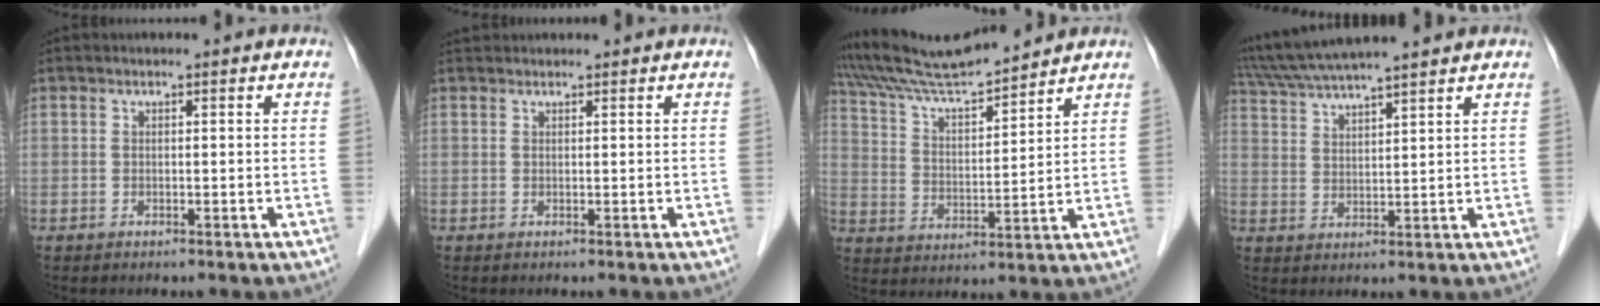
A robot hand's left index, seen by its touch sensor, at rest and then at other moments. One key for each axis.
{"total": 1.3, "fx": 1.2, "fy": 0.3, "fz": 0.1, "tx": -0.009, "ty": 0.021, "tz": 0.025}
{"total": 12.0, "fx": 11.4, "fy": -0.2, "fz": 3.7, "tx": -0.078, "ty": 0.015, "tz": 0.211}
{"total": 13.5, "fx": 11.8, "fy": 0.4, "fz": 6.4, "tx": -0.124, "ty": 0.038, "tz": 0.198}